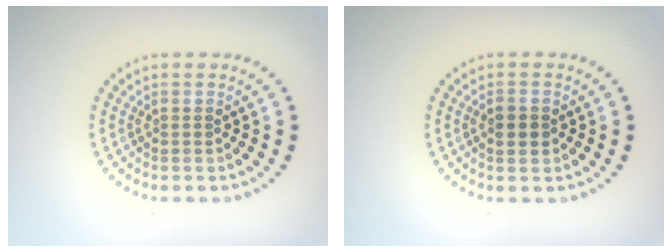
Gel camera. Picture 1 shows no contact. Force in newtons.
{"total": 1.6, "press": 1.6, "slide": 0.2}